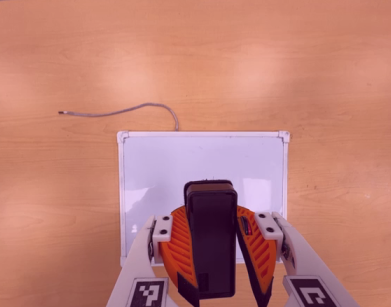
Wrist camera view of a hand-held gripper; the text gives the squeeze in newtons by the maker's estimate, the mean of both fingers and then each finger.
{"total": 9.8, "left": 9.8, "right": 9.9}